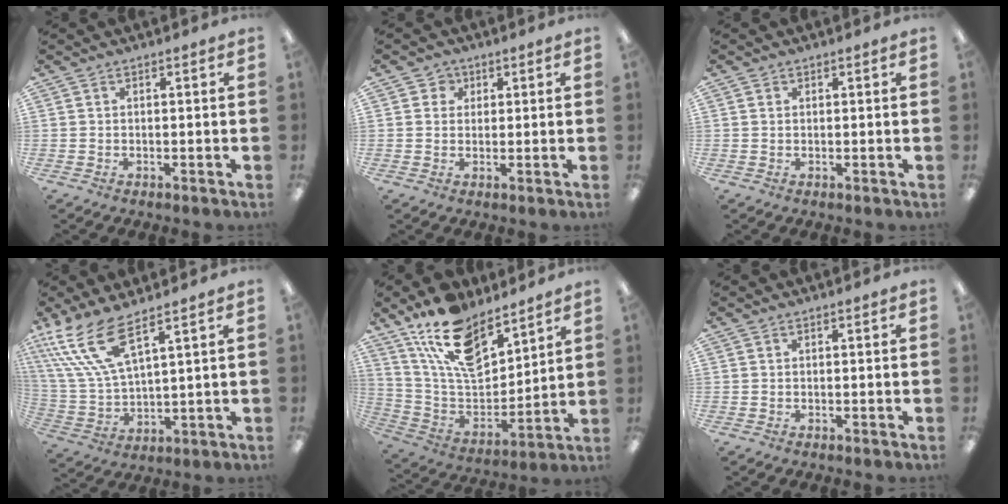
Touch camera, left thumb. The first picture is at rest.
{"total": 2.8, "force": [1.0, 2.6, 0.2], "torque": [-0.004, 0.005, 0.015]}
{"total": 0.7, "force": [0.2, 0.6, 0.2], "torque": [-0.004, 0.003, 0.004]}
{"total": 14.4, "force": [8.8, 4.8, 10.3], "torque": [-0.244, -0.038, 0.158]}
{"total": 17.8, "force": [12.6, 8.5, 9.3], "torque": [-0.182, -0.066, 0.229]}
{"total": 0.0}